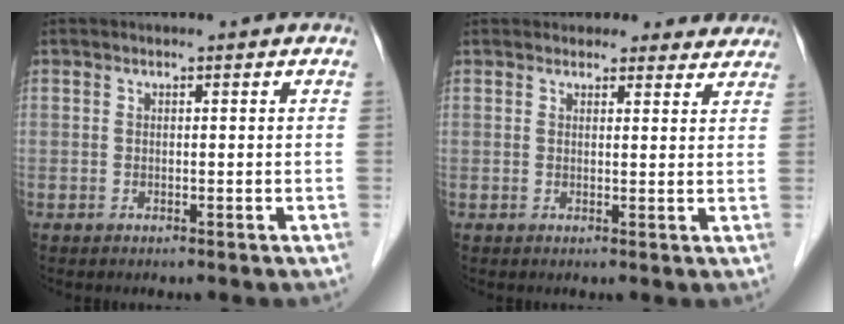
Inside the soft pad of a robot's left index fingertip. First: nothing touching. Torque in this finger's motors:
{"motor_torque": [0.97, -0.98, 0.32, 0.05]}